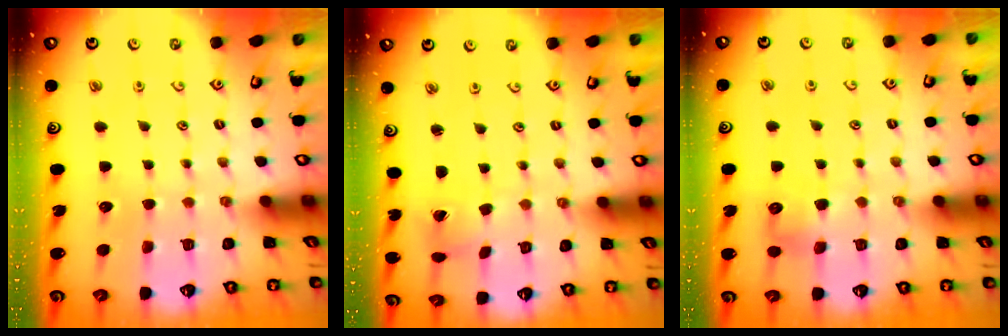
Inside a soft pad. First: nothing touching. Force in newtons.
{"total": 1.6, "press": 1.6, "slide": 0.1}
{"total": 5.7, "press": 5.7, "slide": 0.6}